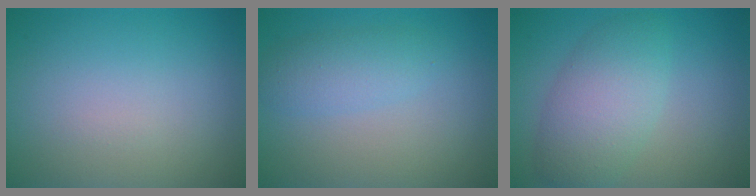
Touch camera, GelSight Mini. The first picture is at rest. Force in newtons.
{"total": 2.4, "press": 2.4, "slide": 0.2}
{"total": 5.3, "press": 5.3, "slide": 0.2}